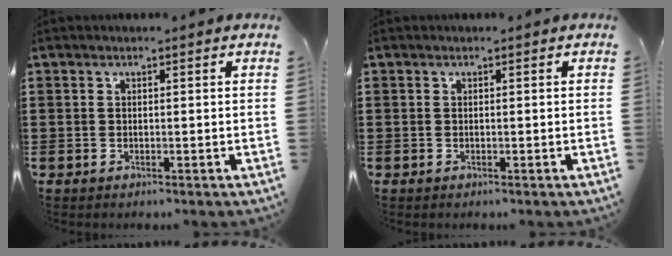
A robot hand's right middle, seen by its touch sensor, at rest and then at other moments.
{"total": 0.5, "force": [-0.4, 0.3, 0.2], "torque": [-0.004, -0.001, -0.008]}